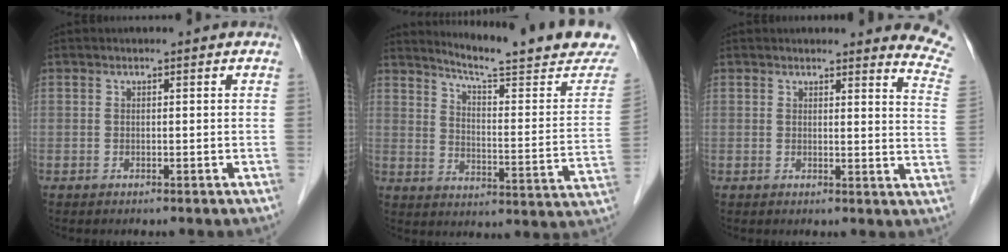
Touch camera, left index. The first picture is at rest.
{"total": 20.0, "force": [17.9, 0.4, 9.0], "torque": [-0.128, -0.075, 0.225]}
{"total": 9.7, "force": [9.6, 0.2, 1.0], "torque": [0.018, -0.086, 0.067]}